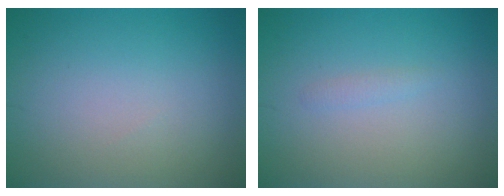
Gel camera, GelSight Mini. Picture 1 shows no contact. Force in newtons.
{"total": 0.6, "press": 0.6, "slide": 0.1}